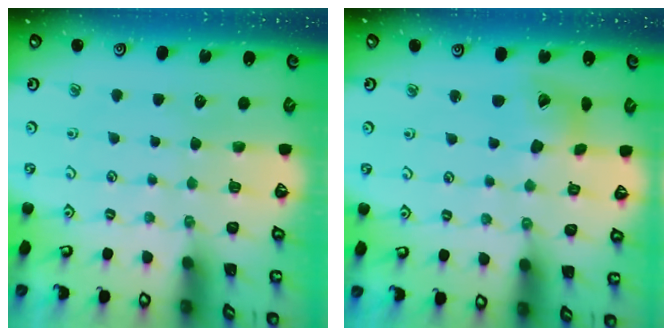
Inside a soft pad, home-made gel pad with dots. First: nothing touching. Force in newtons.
{"total": 11.0, "press": 10.9, "slide": 1.4}